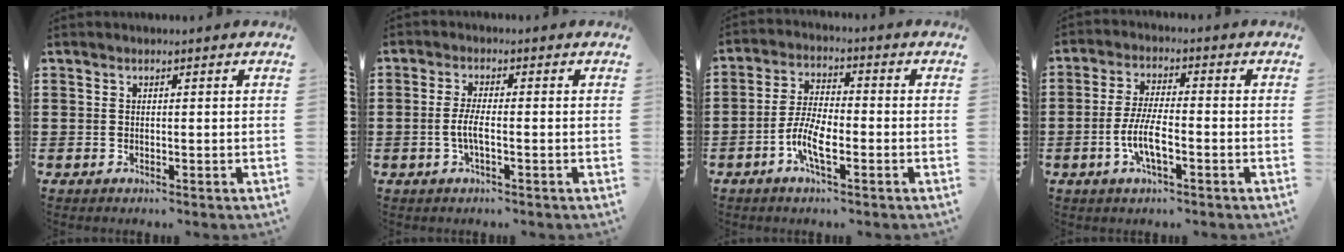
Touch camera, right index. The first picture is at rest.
{"total": 3.4, "force": [-1.0, 0.6, 3.2], "torque": [-0.078, -0.006, -0.026]}
{"total": 6.5, "force": [-2.7, 2.0, 5.5], "torque": [-0.132, -0.012, -0.057]}
{"total": 6.2, "force": [-2.2, 1.6, 5.6], "torque": [-0.127, -0.010, -0.048]}